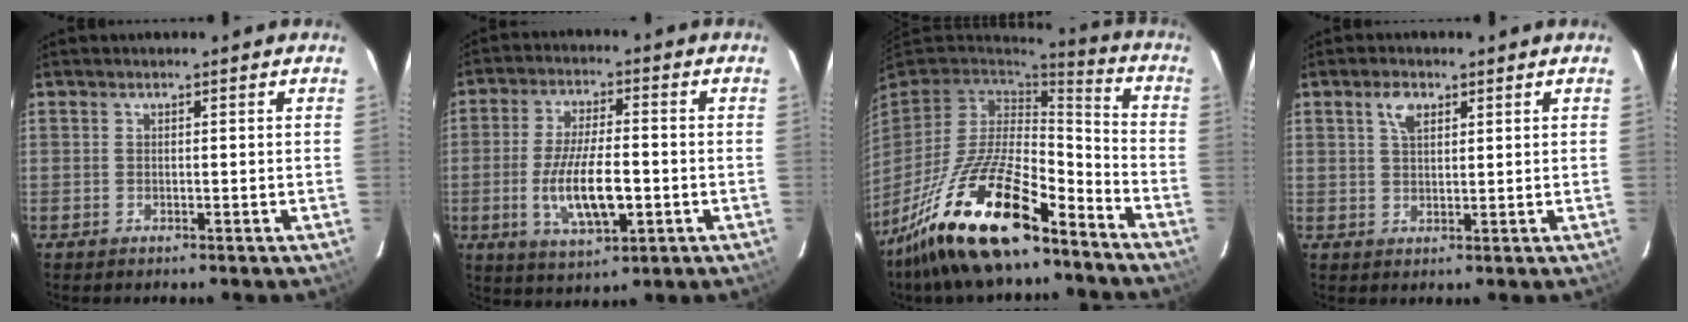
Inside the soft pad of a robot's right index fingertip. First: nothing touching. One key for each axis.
{"total": 11.9, "fx": -2.6, "fy": 4.0, "fz": 10.9, "tx": -0.214, "ty": -0.011, "tz": -0.043}
{"total": 22.6, "fx": -15.4, "fy": 7.3, "fz": 14.9, "tx": -0.300, "ty": -0.025, "tz": -0.269}
{"total": 3.4, "fx": 1.8, "fy": 1.8, "fz": 2.3, "tx": -0.042, "ty": 0.007, "tz": 0.034}